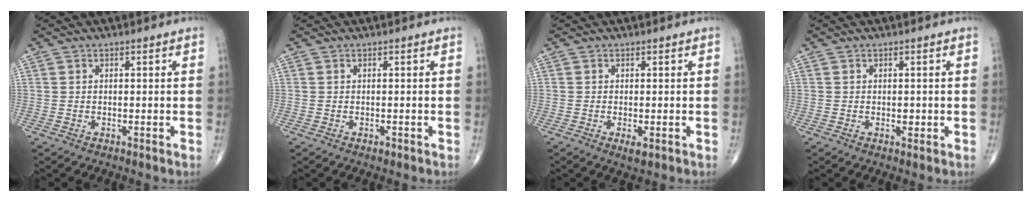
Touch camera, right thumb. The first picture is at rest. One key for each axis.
{"total": 0.5, "fx": -0.3, "fy": 0.3, "fz": 0.3, "tx": -0.001, "ty": 0.000, "tz": -0.006}
{"total": 1.8, "fx": -0.6, "fy": 0.6, "fz": 1.6, "tx": -0.025, "ty": -0.004, "tz": -0.009}
{"total": 1.2, "fx": -0.2, "fy": 0.7, "fz": 0.9, "tx": -0.005, "ty": 0.000, "tz": -0.003}